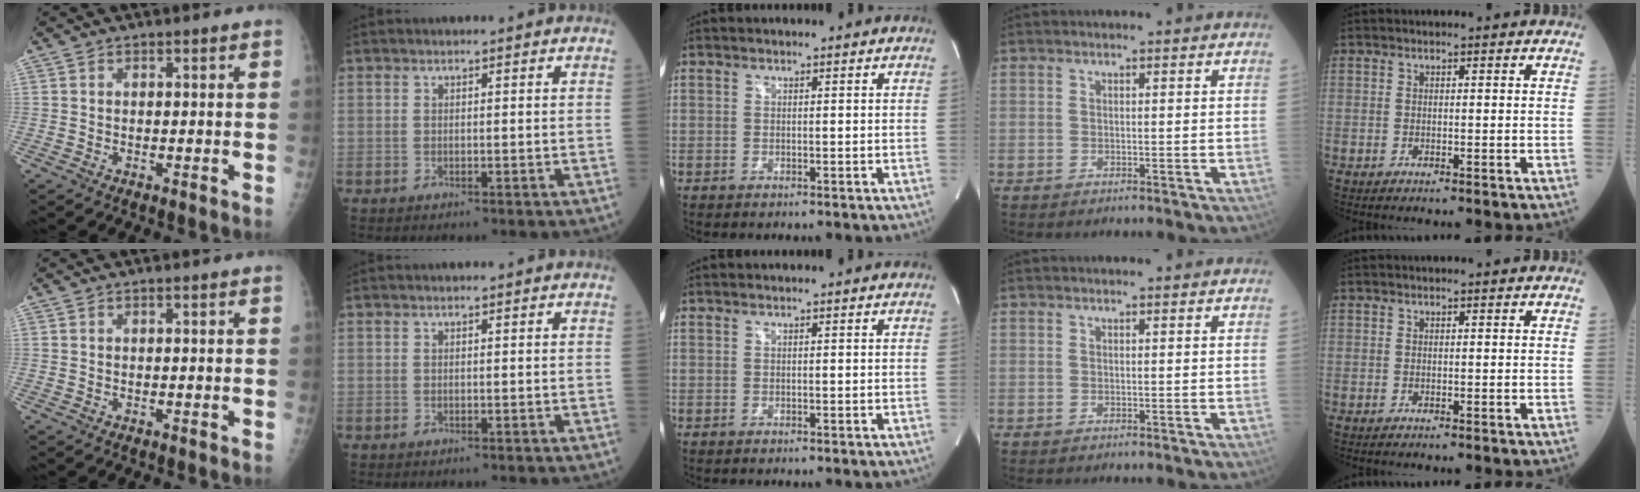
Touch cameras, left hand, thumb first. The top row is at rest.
{}